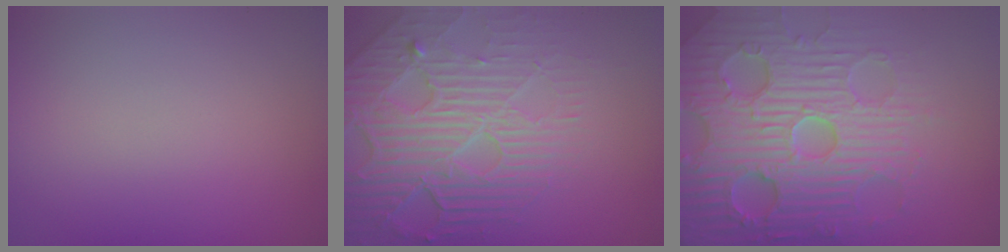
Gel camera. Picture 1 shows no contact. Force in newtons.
{"total": 6.1, "press": 5.0, "slide": 3.6}
{"total": 7.9, "press": 7.7, "slide": 1.6}